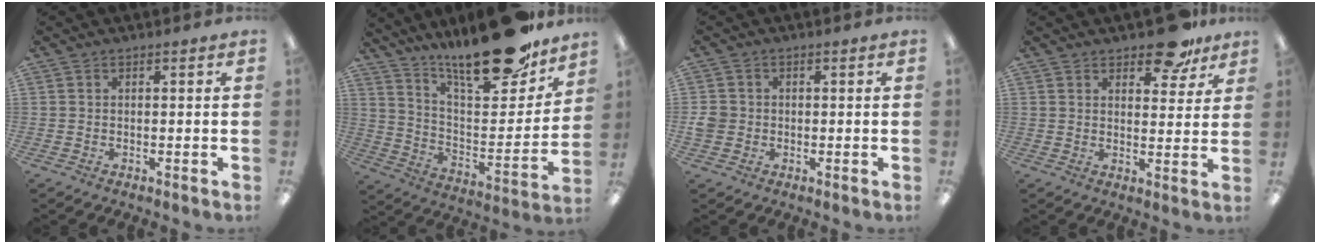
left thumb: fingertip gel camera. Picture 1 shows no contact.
{"total": 23.6, "force": [18.7, 6.5, 12.8], "torque": [-0.184, -0.126, 0.310]}
{"total": 3.2, "force": [-0.2, 3.1, 0.9], "torque": [-0.010, 0.003, -0.005]}
{"total": 9.8, "force": [7.0, 4.4, 5.2], "torque": [-0.054, -0.037, 0.119]}